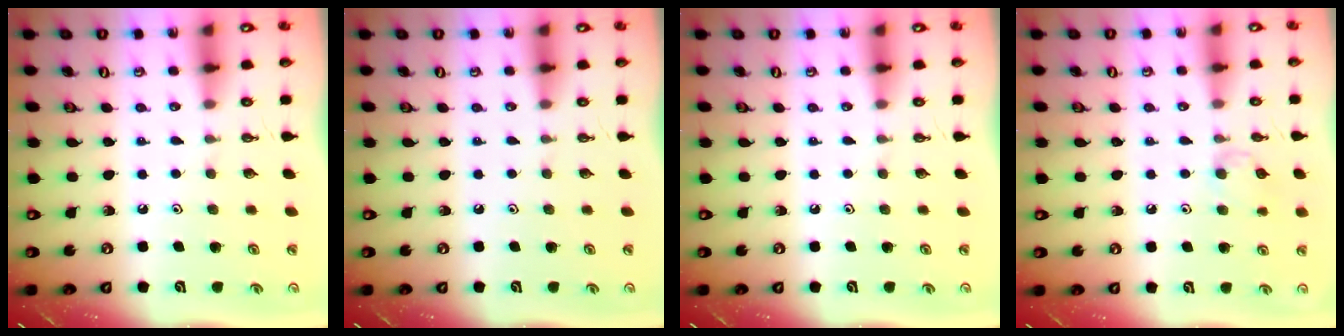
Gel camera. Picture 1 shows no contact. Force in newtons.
{"total": 0.0}
{"total": 0.0}
{"total": 5.9, "press": 5.8, "slide": 1.0}